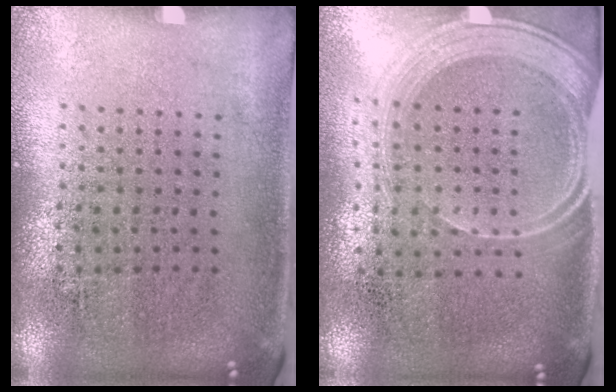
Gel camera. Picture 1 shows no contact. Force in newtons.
{"total": 2.0, "press": 1.7, "slide": 1.1}